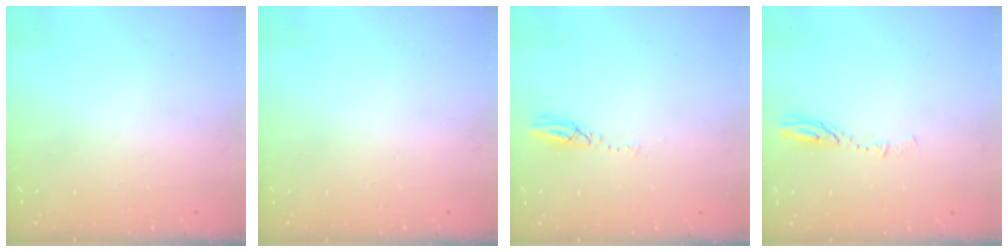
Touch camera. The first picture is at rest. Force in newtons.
{"total": 0.0}
{"total": 3.6, "press": 3.6, "slide": 0.2}
{"total": 3.8, "press": 3.8, "slide": 0.4}